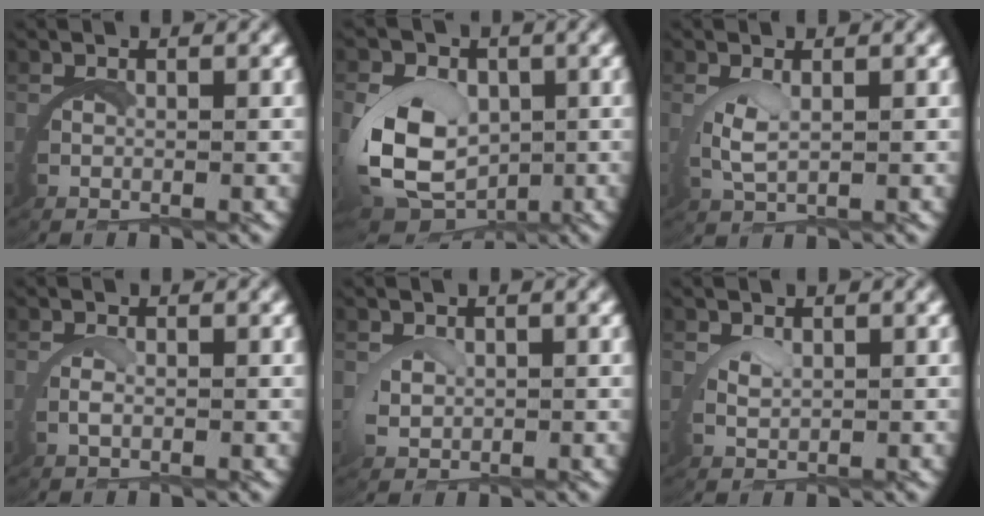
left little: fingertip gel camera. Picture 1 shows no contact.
{"total": 8.1, "force": [-0.5, 6.2, 5.2], "torque": [-0.139, -0.038, 0.006]}
{"total": 1.8, "force": [1.1, 0.1, 1.4], "torque": [-0.041, -0.006, 0.029]}
{"total": 0.7, "force": [0.5, -0.2, 0.4], "torque": [-0.023, -0.004, 0.010]}
{"total": 1.4, "force": [0.9, 0.6, 1.0], "torque": [-0.037, -0.007, 0.021]}
{"total": 1.3, "force": [1.2, -0.2, 0.4], "torque": [-0.016, -0.003, 0.027]}